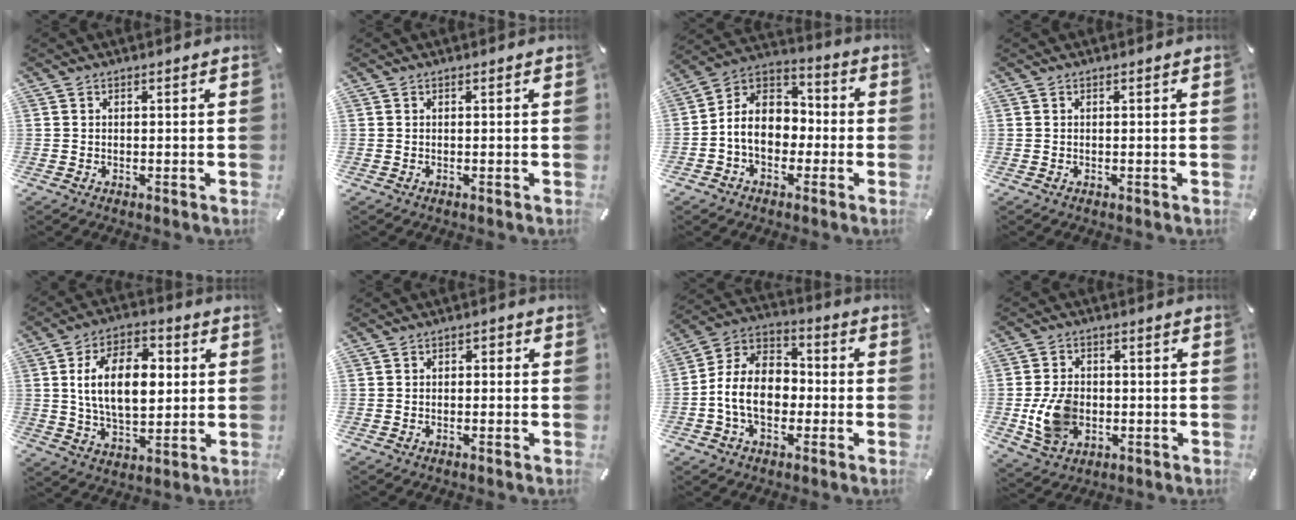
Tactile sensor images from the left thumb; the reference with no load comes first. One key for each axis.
{"total": 0.0}
{"total": 10.1, "fx": -2.9, "fy": 8.2, "fz": 5.0, "tx": -0.118, "ty": 0.012, "tz": -0.058}
{"total": 0.0}
{"total": 14.9, "fx": 1.9, "fy": 9.3, "fz": 11.6, "tx": -0.212, "ty": 0.005, "tz": 0.030}
{"total": 1.6, "fx": -1.2, "fy": 0.9, "fz": 0.6, "tx": -0.011, "ty": 0.008, "tz": -0.025}
{"total": 11.6, "fx": -3.7, "fy": 8.5, "fz": 7.0, "tx": -0.166, "ty": 0.020, "tz": -0.073}
{"total": 10.6, "fx": -1.8, "fy": 8.1, "fz": 6.6, "tx": -0.139, "ty": 0.004, "tz": -0.032}